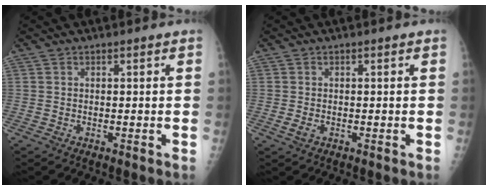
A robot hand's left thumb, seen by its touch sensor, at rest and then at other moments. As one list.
[{"total": 1.6, "force": [-0.4, 1.1, 1.1], "torque": [-0.023, -0.003, -0.007]}]